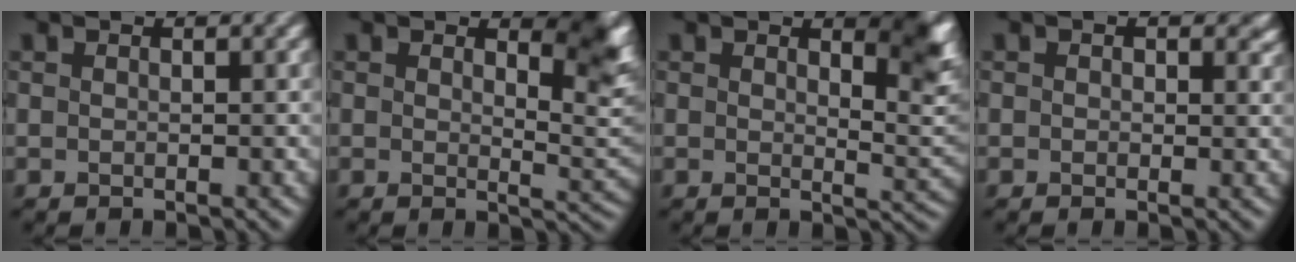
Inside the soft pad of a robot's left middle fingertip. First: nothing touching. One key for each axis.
{"total": 4.6, "fx": 2.3, "fy": 2.0, "fz": 3.4, "tx": -0.032, "ty": -0.009, "tz": 0.034}
{"total": 3.9, "fx": 2.0, "fy": 1.3, "fz": 3.1, "tx": -0.033, "ty": -0.006, "tz": 0.030}
{"total": 1.2, "fx": 0.4, "fy": 1.1, "fz": 0.4, "tx": 0.003, "ty": -0.002, "tz": 0.000}